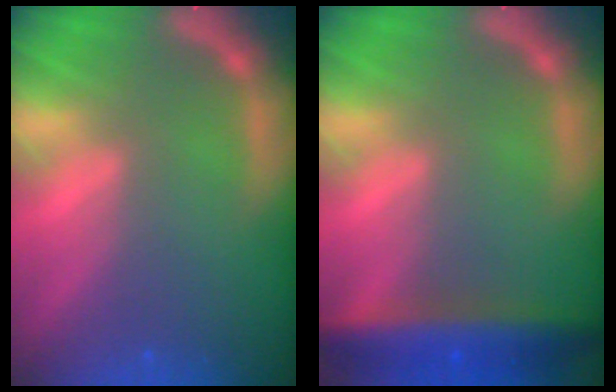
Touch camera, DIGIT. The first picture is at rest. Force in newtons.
{"total": 6.5}